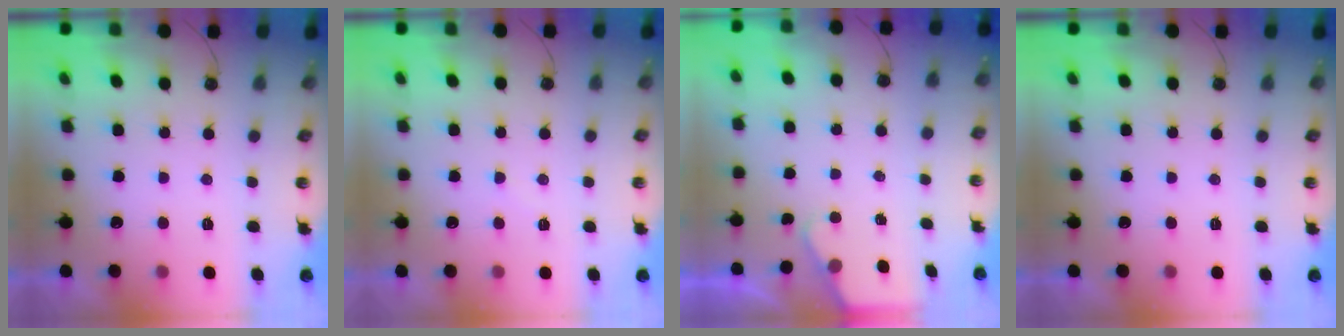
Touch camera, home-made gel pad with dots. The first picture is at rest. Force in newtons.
{"total": 5.4, "press": 5.3, "slide": 0.7}
{"total": 1.7, "press": 1.7, "slide": 0.3}
{"total": 0.0}